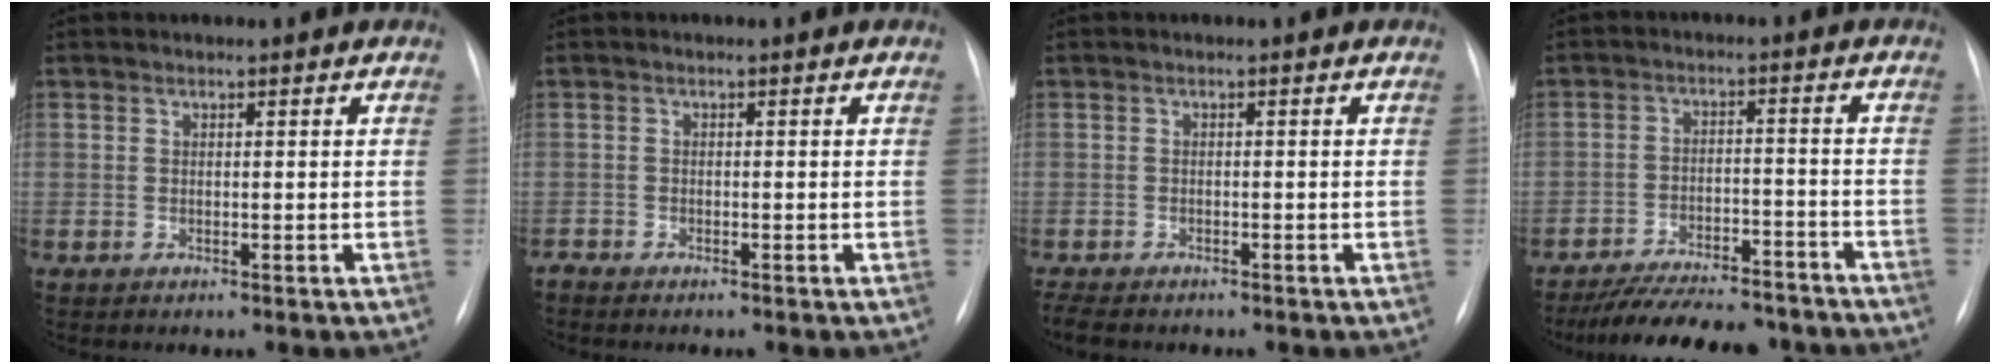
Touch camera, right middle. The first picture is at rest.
{"total": 0.7, "force": [-0.7, 0.1, 0.0], "torque": [0.002, -0.002, -0.011]}
{"total": 5.2, "force": [-4.3, 1.7, 2.4], "torque": [-0.041, -0.010, -0.063]}
{"total": 15.1, "force": [-13.5, 3.8, 5.8], "torque": [-0.093, 0.009, -0.192]}